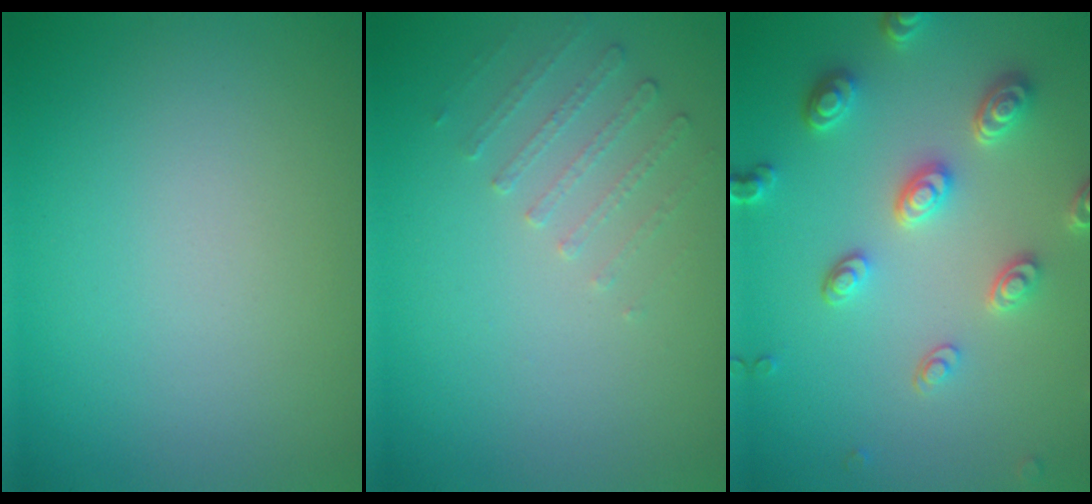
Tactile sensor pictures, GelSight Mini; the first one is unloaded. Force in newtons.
{"total": 1.3, "press": 0.9, "slide": 1.0}
{"total": 4.5, "press": 3.6, "slide": 2.7}